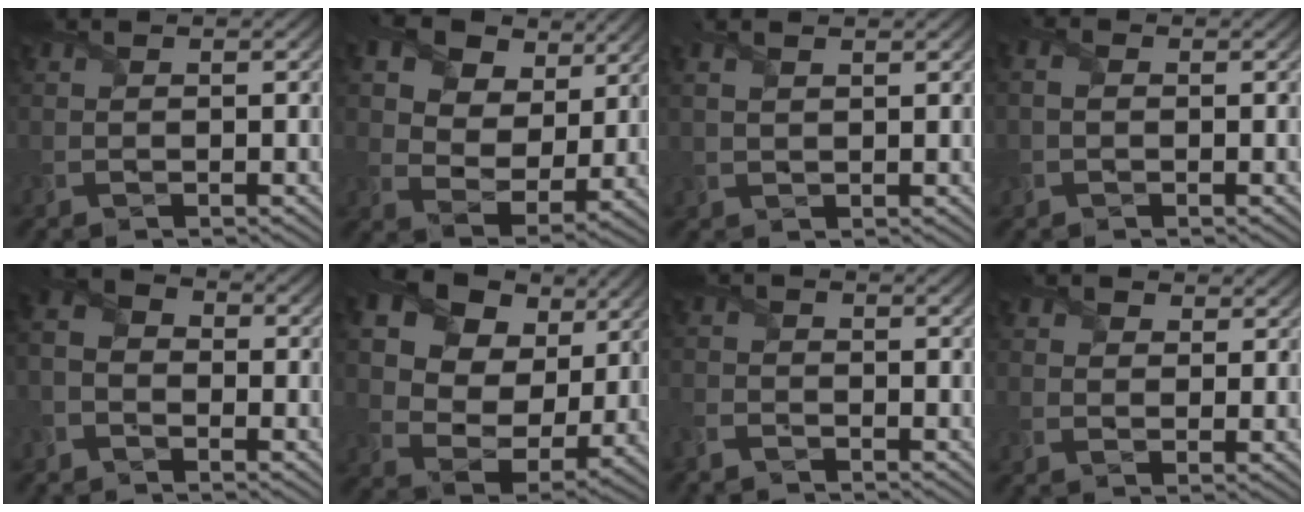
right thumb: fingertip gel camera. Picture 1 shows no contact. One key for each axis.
{"total": 13.9, "fx": 7.2, "fy": 9.1, "fz": 7.8, "tx": -0.176, "ty": 0.016, "tz": 0.123}
{"total": 1.9, "fx": 1.2, "fy": 0.5, "fz": 1.4, "tx": -0.038, "ty": 0.003, "tz": 0.030}
{"total": 1.7, "fx": -0.2, "fy": 1.3, "fz": 1.1, "tx": -0.037, "ty": 0.004, "tz": 0.000}
{"total": 4.5, "fx": -2.6, "fy": 2.9, "fz": 2.3, "tx": -0.057, "ty": -0.003, "tz": -0.055}
{"total": 18.5, "fx": 7.9, "fy": 13.5, "fz": 10.0, "tx": -0.264, "ty": 0.045, "tz": 0.177}
{"total": 2.6, "fx": -2.5, "fy": 0.5, "fz": 0.6, "tx": -0.019, "ty": -0.006, "tz": -0.062}
{"total": 2.6, "fx": 1.5, "fy": 1.9, "fz": 0.9, "tx": -0.028, "ty": -0.004, "tz": 0.023}